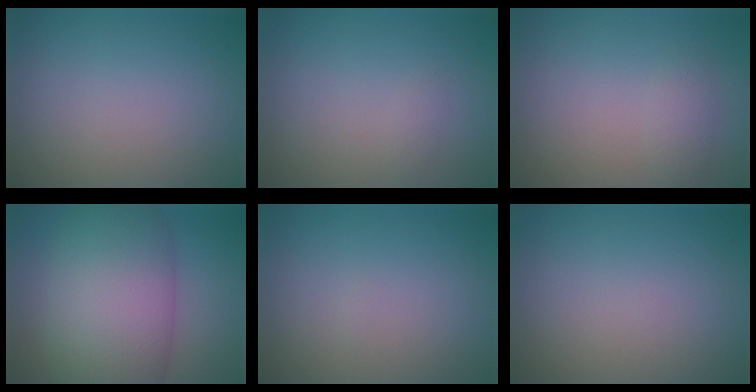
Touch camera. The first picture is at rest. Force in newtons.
{"total": 0.6, "press": 0.6, "slide": 0.0}
{"total": 1.2, "press": 1.2, "slide": 0.1}
{"total": 11.6, "press": 11.6, "slide": 0.4}
{"total": 0.0}
{"total": 0.0}